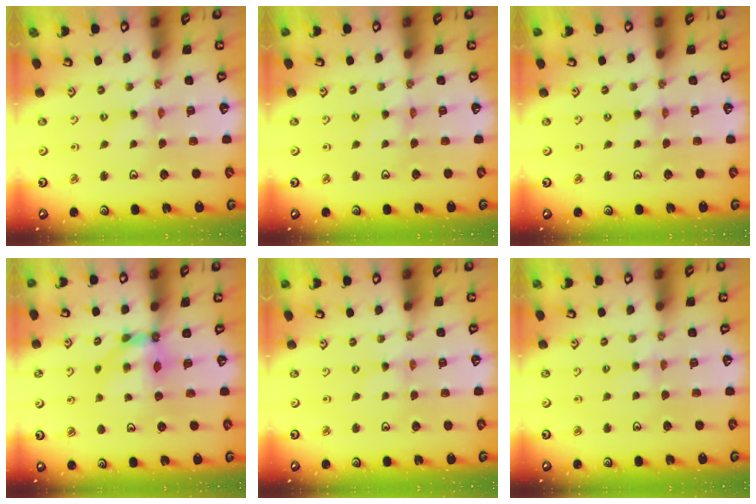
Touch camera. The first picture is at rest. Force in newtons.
{"total": 1.7, "press": 1.7, "slide": 0.2}
{"total": 0.0}
{"total": 6.9, "press": 6.8, "slide": 0.7}
{"total": 0.0}
{"total": 3.9, "press": 3.9, "slide": 0.5}